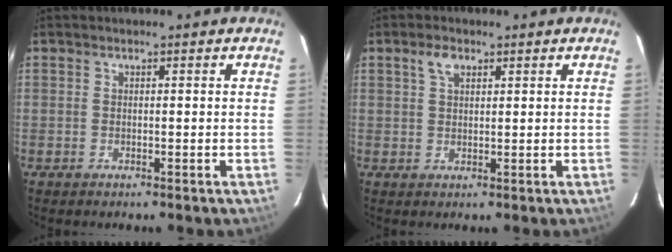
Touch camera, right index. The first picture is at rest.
{"total": 2.9, "force": [1.6, 1.5, 1.8], "torque": [-0.034, 0.008, 0.029]}